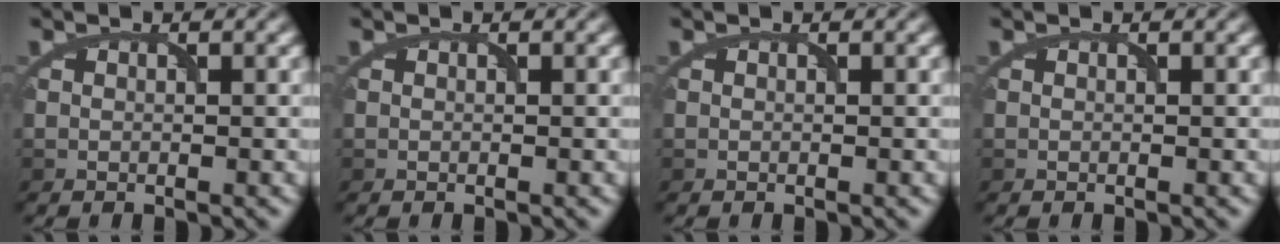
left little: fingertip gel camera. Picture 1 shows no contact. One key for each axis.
{"total": 0.0}
{"total": 0.0}
{"total": 0.0}